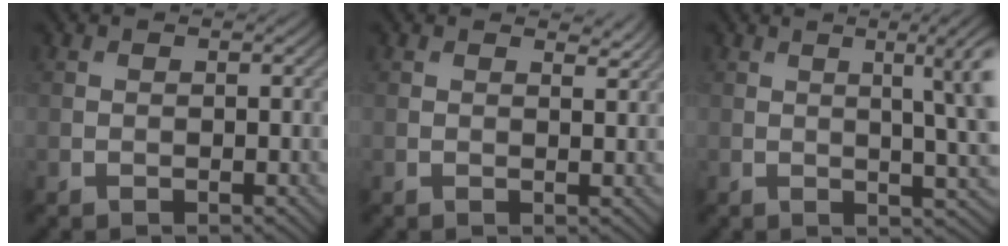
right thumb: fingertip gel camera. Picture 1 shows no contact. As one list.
[{"total": 1.5, "force": [1.2, 0.2, 0.8], "torque": [-0.011, -0.008, 0.018]}, {"total": 8.2, "force": [1.5, 2.0, 7.8], "torque": [-0.091, 0.012, 0.019]}]